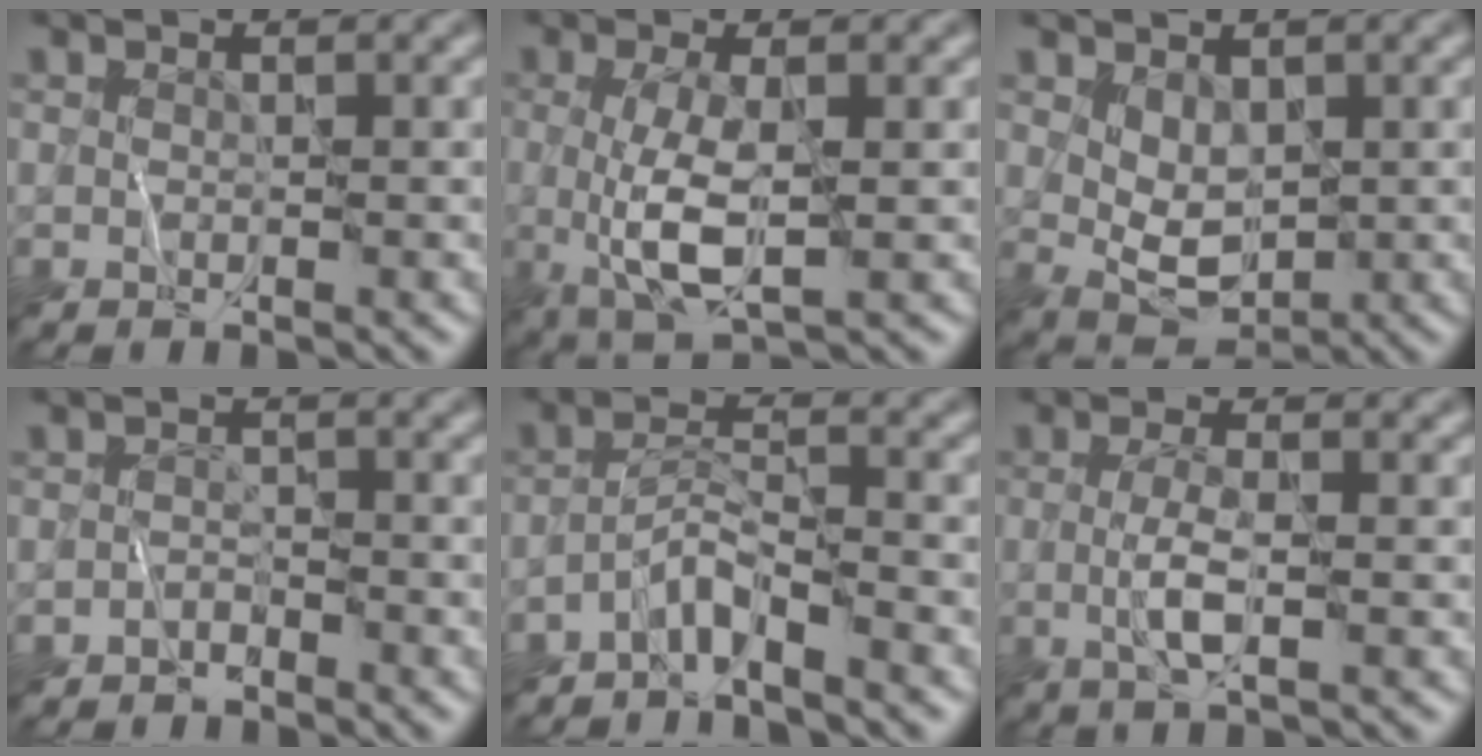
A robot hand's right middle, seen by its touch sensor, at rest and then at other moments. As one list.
[{"total": 4.7, "force": [0.0, 1.2, 4.5], "torque": [-0.098, -0.010, 0.001]}, {"total": 3.4, "force": [0.7, 2.1, 2.6], "torque": [-0.048, -0.009, 0.020]}, {"total": 1.2, "force": [-1.1, 0.4, -0.1], "torque": [0.007, 0.010, -0.023]}, {"total": 2.8, "force": [-2.4, 0.2, 1.3], "torque": [-0.022, 0.011, -0.056]}, {"total": 2.7, "force": [-0.2, 0.5, 2.6], "torque": [-0.059, -0.003, -0.009]}]